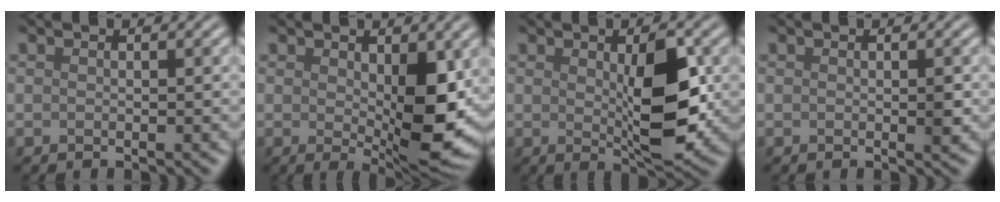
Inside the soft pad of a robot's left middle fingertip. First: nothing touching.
{"total": 7.2, "force": [0.3, 2.6, 6.7], "torque": [-0.110, -0.013, 0.016]}
{"total": 6.1, "force": [0.4, 2.0, 5.8], "torque": [-0.093, -0.007, 0.011]}
{"total": 0.7, "force": [-0.1, 0.0, 0.7], "torque": [-0.013, -0.004, -0.001]}